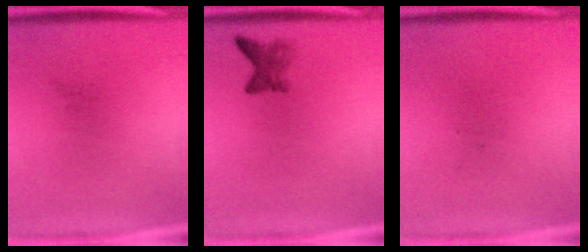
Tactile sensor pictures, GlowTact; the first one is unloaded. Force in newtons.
{"total": 2.0}
{"total": 0.0}